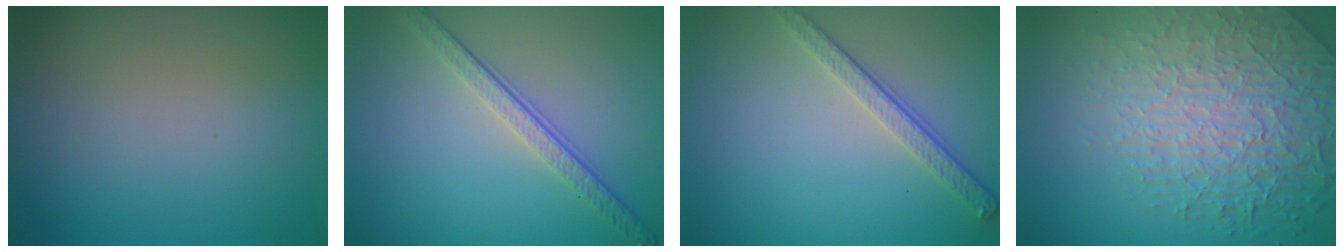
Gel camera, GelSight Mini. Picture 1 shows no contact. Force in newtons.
{"total": 3.8, "press": 2.8, "slide": 2.6}
{"total": 2.9, "press": 2.5, "slide": 1.5}
{"total": 8.1, "press": 5.8, "slide": 5.7}